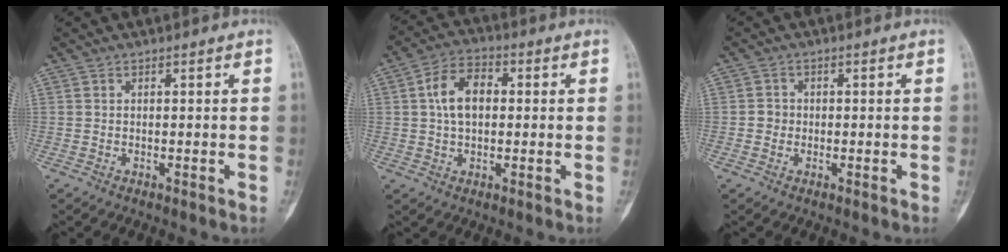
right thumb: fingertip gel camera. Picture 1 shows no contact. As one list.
[{"total": 8.4, "force": [1.1, 5.3, 6.4], "torque": [-0.108, 0.018, 0.013]}, {"total": 2.0, "force": [-0.2, 1.9, 0.5], "torque": [0.004, 0.008, -0.006]}]